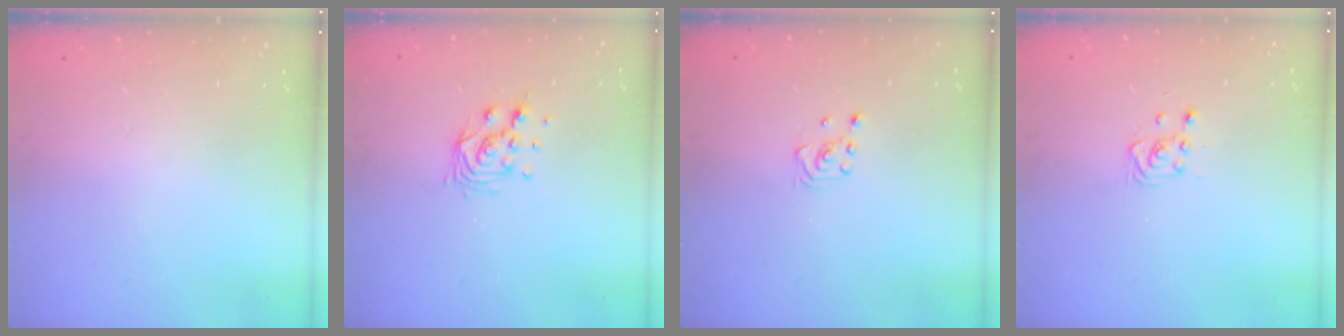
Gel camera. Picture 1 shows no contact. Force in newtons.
{"total": 8.2, "press": 8.2, "slide": 0.6}
{"total": 2.8, "press": 2.6, "slide": 1.0}
{"total": 3.8, "press": 3.7, "slide": 0.6}